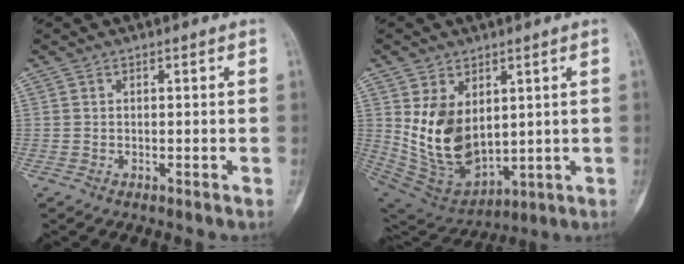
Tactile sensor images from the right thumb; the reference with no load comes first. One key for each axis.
{"total": 14.5, "fx": 2.8, "fy": 9.5, "fz": 10.6, "tx": -0.162, "ty": -0.025, "tz": 0.082}